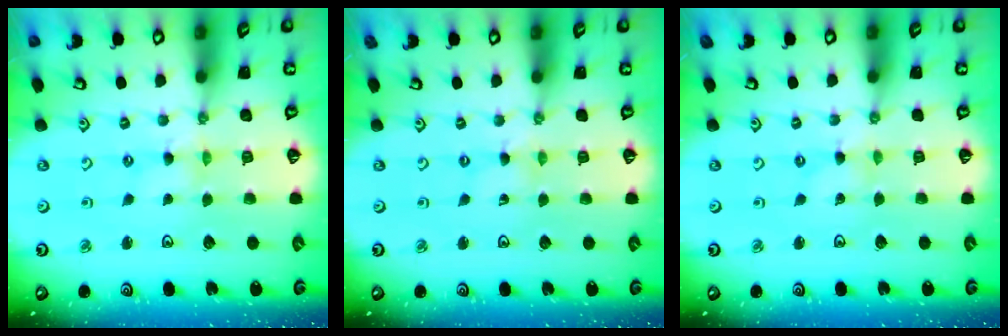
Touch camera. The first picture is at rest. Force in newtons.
{"total": 0.0}
{"total": 0.0}